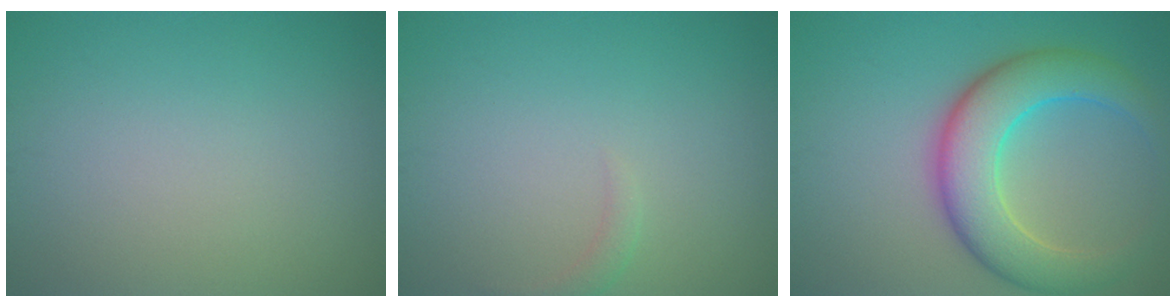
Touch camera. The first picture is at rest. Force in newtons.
{"total": 1.0, "press": 1.0, "slide": 0.1}
{"total": 7.7, "press": 7.7, "slide": 0.3}